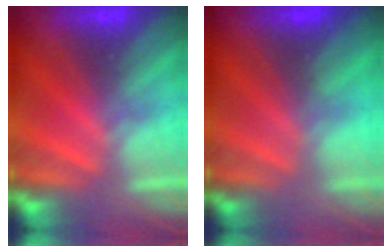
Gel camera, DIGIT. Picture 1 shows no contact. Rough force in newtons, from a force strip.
{"total": 3.9}